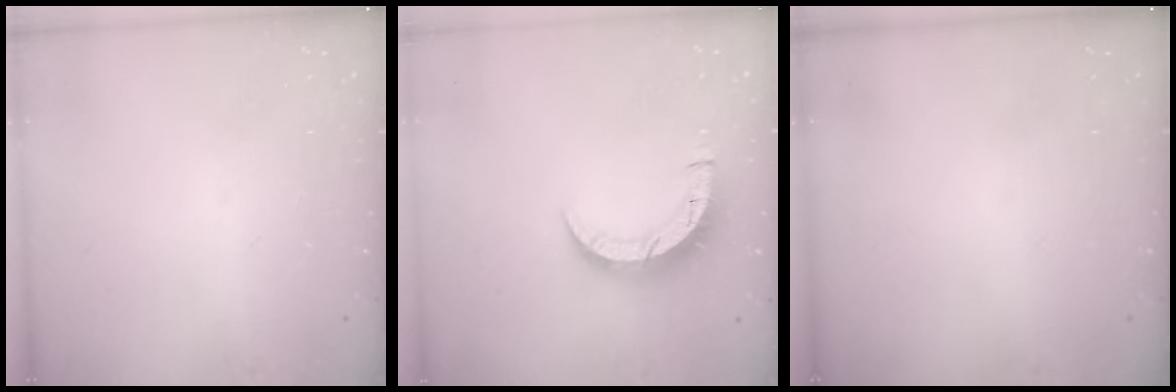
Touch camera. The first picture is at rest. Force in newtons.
{"total": 8.2, "press": 8.2, "slide": 0.6}
{"total": 0.0}